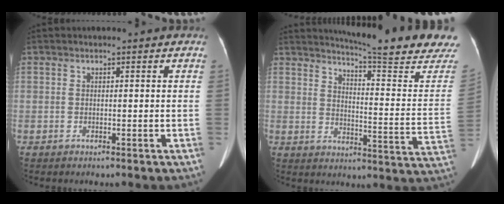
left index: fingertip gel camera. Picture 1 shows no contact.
{"total": 19.6, "force": [17.9, -0.1, 7.9], "torque": [-0.112, -0.097, 0.209]}